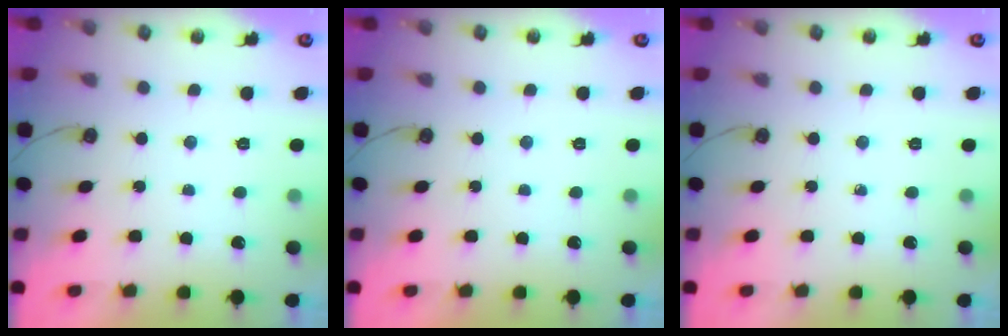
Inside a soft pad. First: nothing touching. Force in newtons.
{"total": 0.0}
{"total": 0.0}